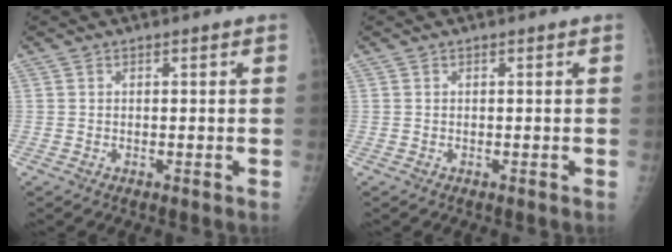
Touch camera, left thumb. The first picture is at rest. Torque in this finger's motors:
{"motor_torque": [-0.02, 0.02, -0.02, 0.02, 0.00]}